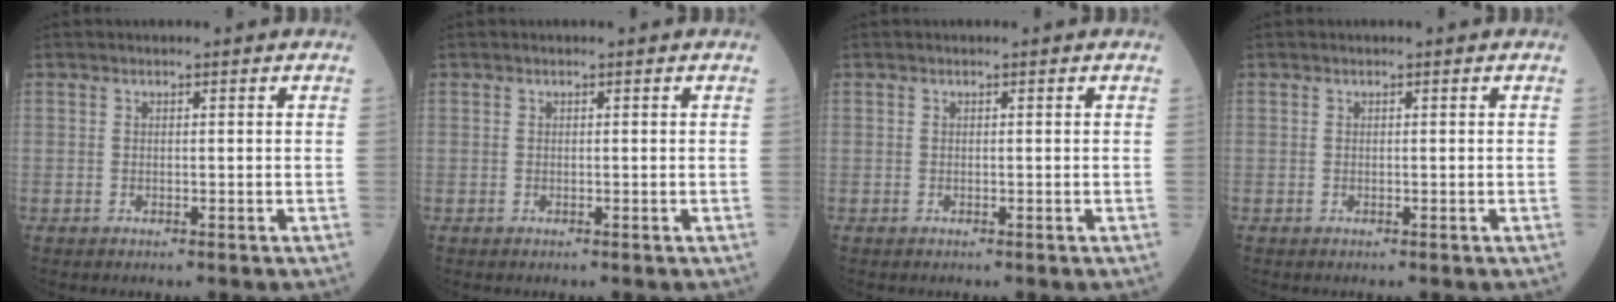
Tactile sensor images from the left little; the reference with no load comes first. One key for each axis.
{"total": 0.0}
{"total": 0.0}
{"total": 0.0}